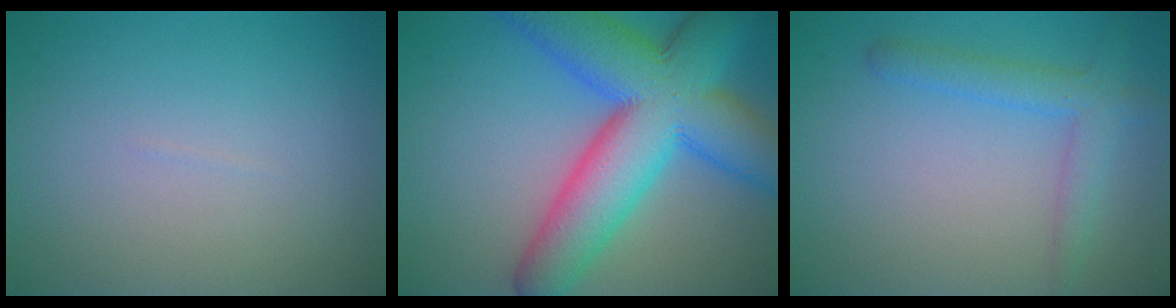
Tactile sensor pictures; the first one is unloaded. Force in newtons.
{"total": 12.8, "press": 12.8, "slide": 0.5}
{"total": 2.9, "press": 2.9, "slide": 0.2}